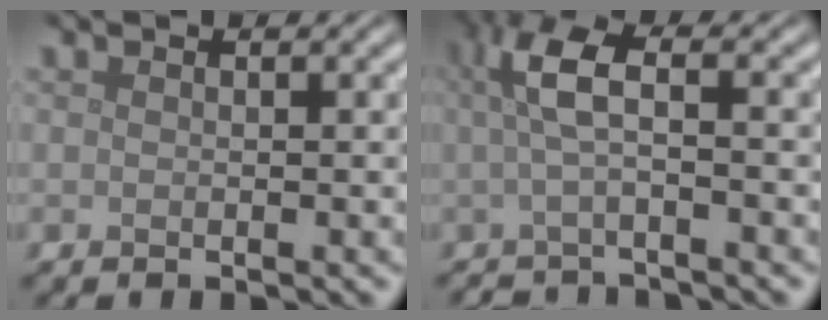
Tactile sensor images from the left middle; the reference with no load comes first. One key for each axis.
{"total": 3.8, "fx": -0.4, "fy": 1.2, "fz": 3.6, "tx": -0.068, "ty": 0.000, "tz": -0.014}